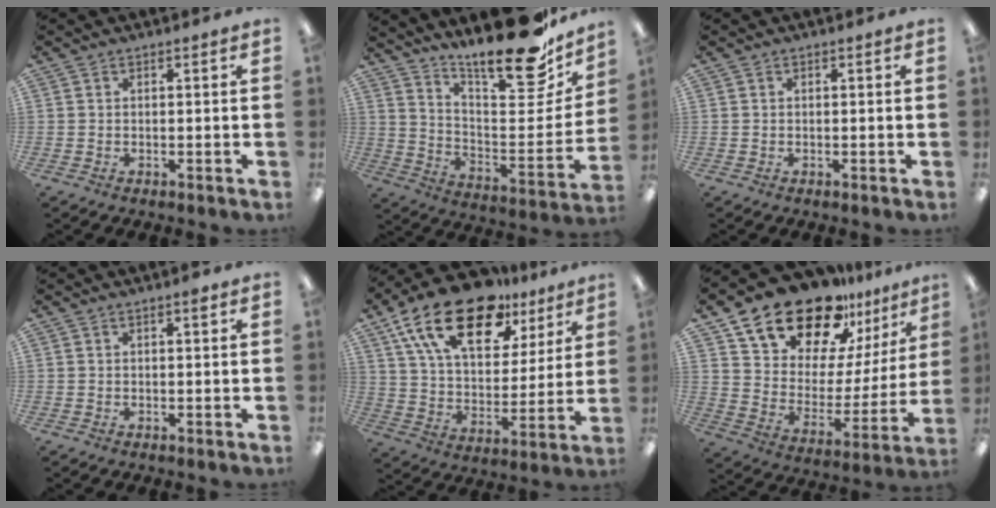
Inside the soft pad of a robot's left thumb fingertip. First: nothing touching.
{"total": 22.7, "force": [18.7, 5.6, 11.6], "torque": [-0.159, -0.139, 0.307]}
{"total": 0.0}
{"total": 1.0, "force": [0.7, 0.2, 0.8], "torque": [-0.010, -0.001, 0.009]}
{"total": 21.9, "force": [14.3, 10.5, 12.8], "torque": [-0.227, -0.068, 0.253]}
{"total": 20.8, "force": [17.1, 9.4, 7.2], "torque": [-0.141, -0.118, 0.306]}